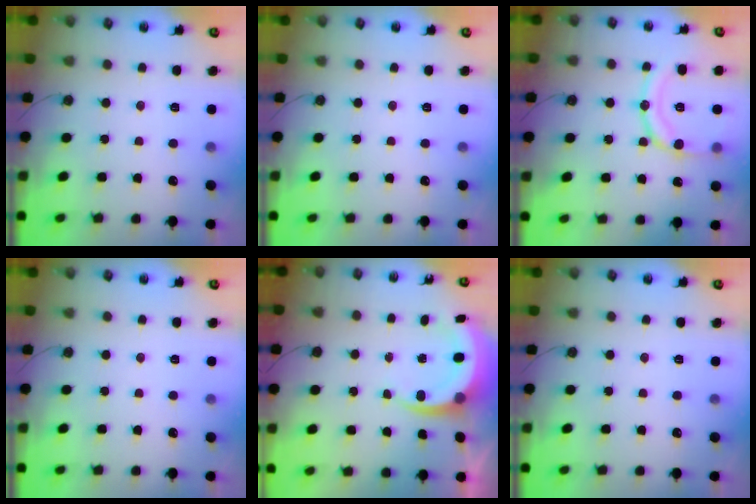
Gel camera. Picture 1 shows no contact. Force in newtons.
{"total": 0.0}
{"total": 14.7, "press": 14.5, "slide": 1.8}
{"total": 0.0}
{"total": 5.9, "press": 5.8, "slide": 1.0}
{"total": 0.0}